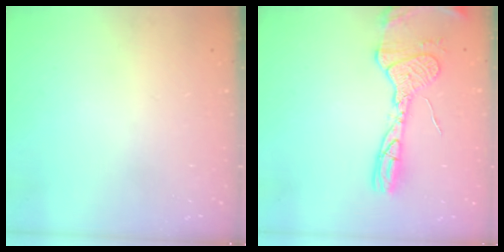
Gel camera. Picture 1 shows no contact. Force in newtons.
{"total": 14.2, "press": 14.2, "slide": 1.3}